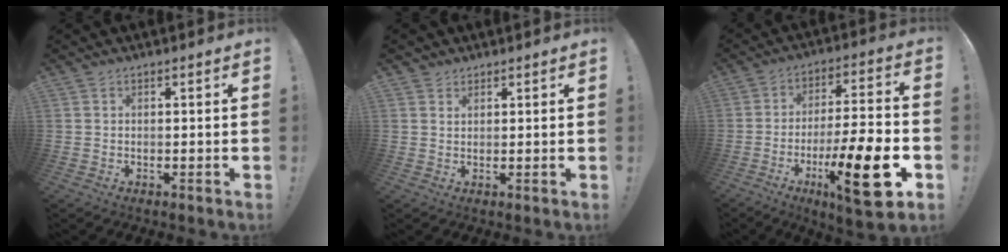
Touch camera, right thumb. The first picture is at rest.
{"total": 2.0, "force": [1.5, 1.3, 0.3], "torque": [-0.005, -0.007, 0.028]}
{"total": 20.1, "force": [-8.1, 4.4, 17.9], "torque": [-0.267, 0.034, -0.120]}